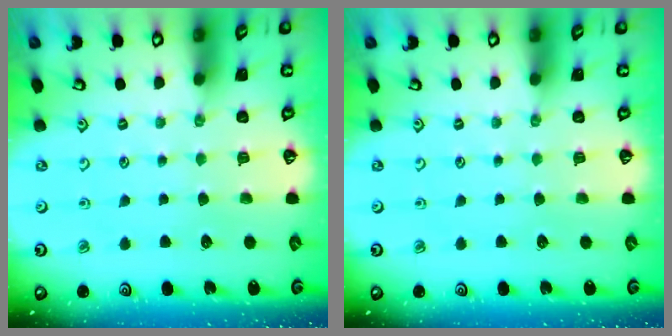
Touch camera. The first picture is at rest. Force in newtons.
{"total": 0.0}